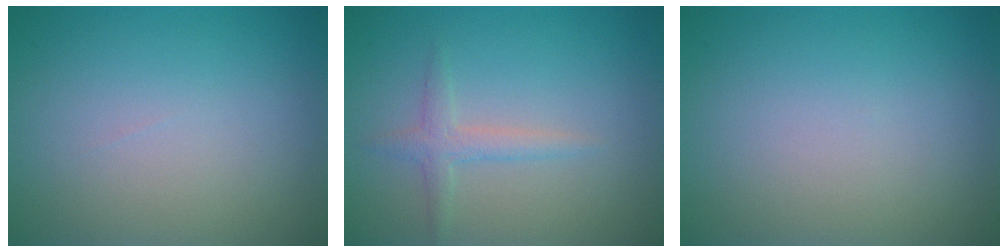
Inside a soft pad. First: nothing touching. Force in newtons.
{"total": 1.7, "press": 1.7, "slide": 0.1}
{"total": 0.0}